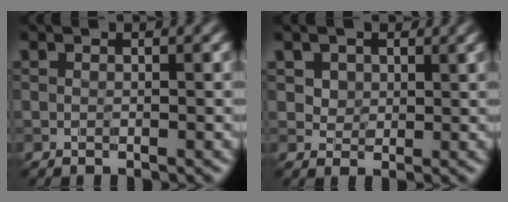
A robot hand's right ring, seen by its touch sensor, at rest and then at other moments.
{"total": 3.5, "force": [2.1, 2.5, 1.4], "torque": [-0.045, 0.002, 0.039]}